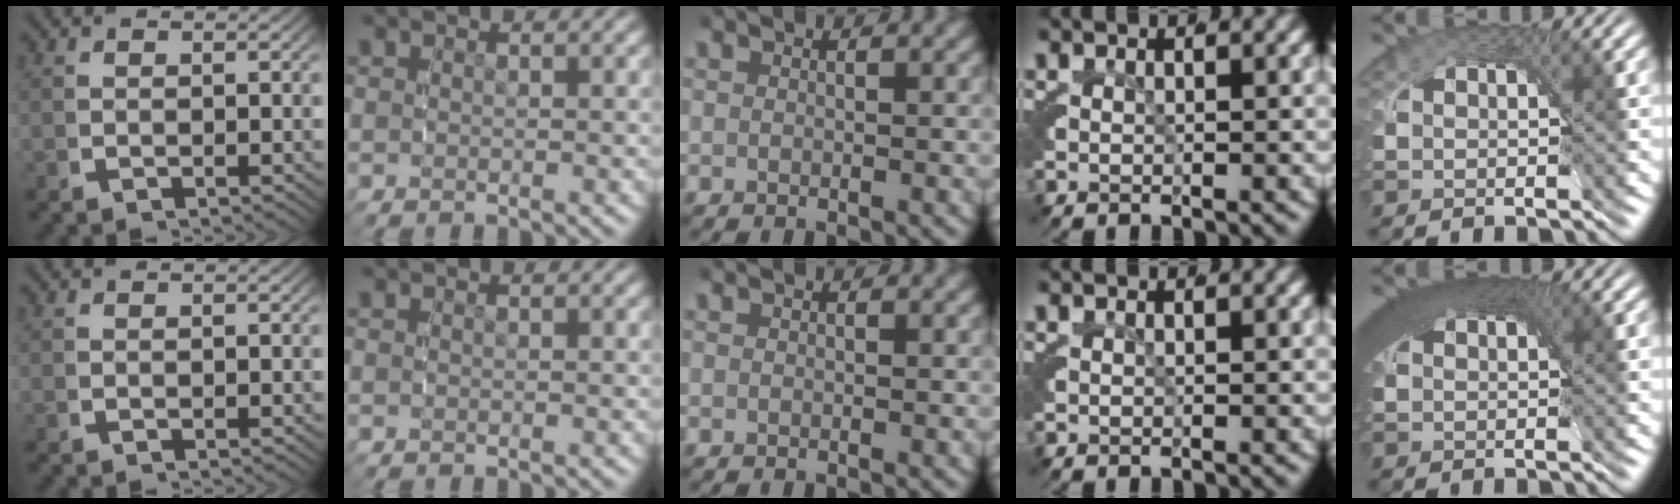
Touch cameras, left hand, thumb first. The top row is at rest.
{"little": {"total": 8.1, "force": [2.9, 4.0, 6.4], "torque": [-0.100, 0.018, 0.030]}}